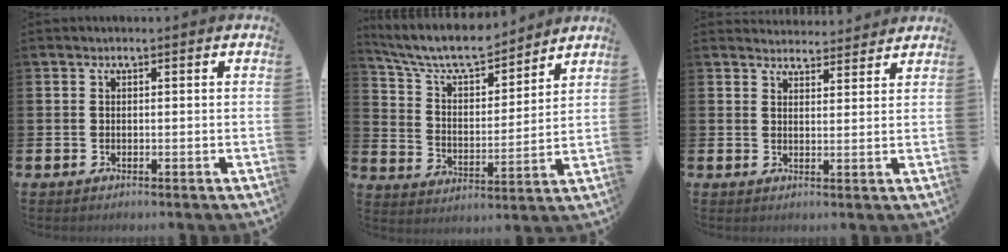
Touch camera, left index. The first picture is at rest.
{"total": 8.6, "force": [7.9, 2.0, 2.8], "torque": [-0.087, -0.049, 0.138]}
{"total": 3.5, "force": [3.5, 0.6, -0.2], "torque": [0.000, -0.020, 0.063]}